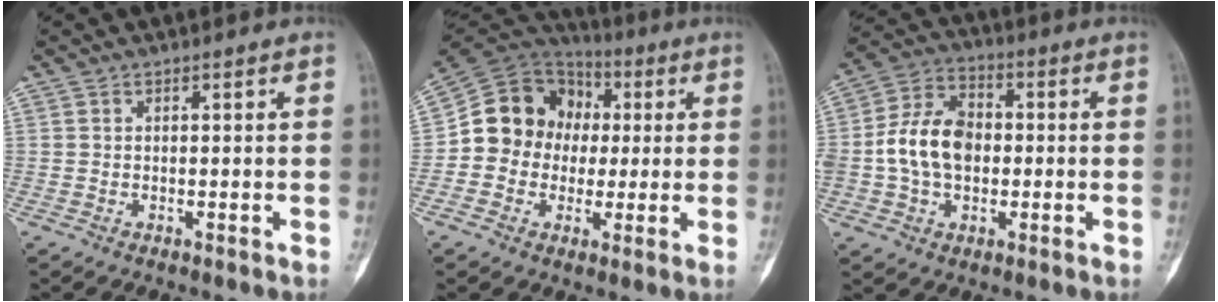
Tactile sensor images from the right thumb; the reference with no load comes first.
{"total": 14.4, "force": [0.4, 12.9, 6.4], "torque": [-0.077, 0.035, 0.004]}
{"total": 12.4, "force": [-0.7, 8.8, 8.6], "torque": [-0.141, 0.032, -0.018]}